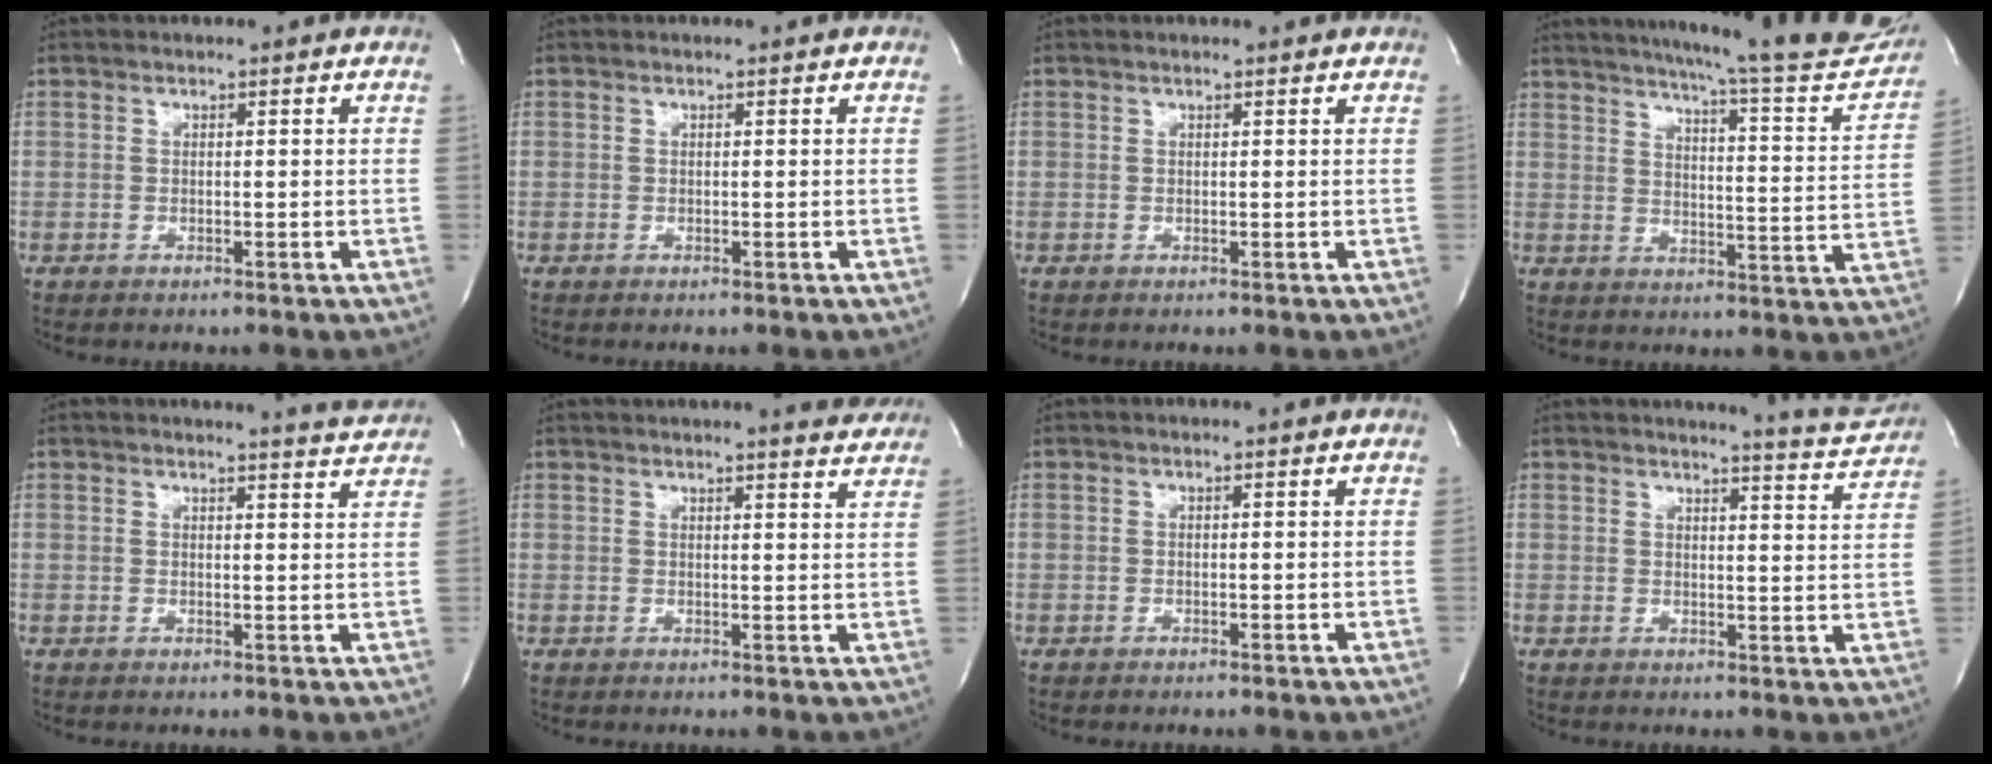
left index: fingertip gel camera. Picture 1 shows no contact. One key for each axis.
{"total": 0.0}
{"total": 1.2, "fx": 1.2, "fy": 0.0, "fz": 0.3, "tx": -0.012, "ty": 0.006, "tz": 0.014}
{"total": 24.9, "fx": 22.5, "fy": 1.6, "fz": 10.7, "tx": -0.160, "ty": -0.074, "tz": 0.271}
{"total": 4.8, "fx": 4.7, "fy": -0.9, "fz": 0.2, "tx": -0.013, "ty": -0.022, "tz": 0.045}
{"total": 10.9, "fx": 10.2, "fy": 0.6, "fz": 3.7, "tx": -0.048, "ty": -0.001, "tz": 0.109}
{"total": 0.5, "fx": 0.5, "fy": 0.0, "fz": 0.1, "tx": -0.005, "ty": -0.001, "tz": 0.004}
{"total": 7.5, "fx": 7.4, "fy": -0.6, "fz": 0.8, "tx": -0.020, "ty": -0.040, "tz": 0.080}